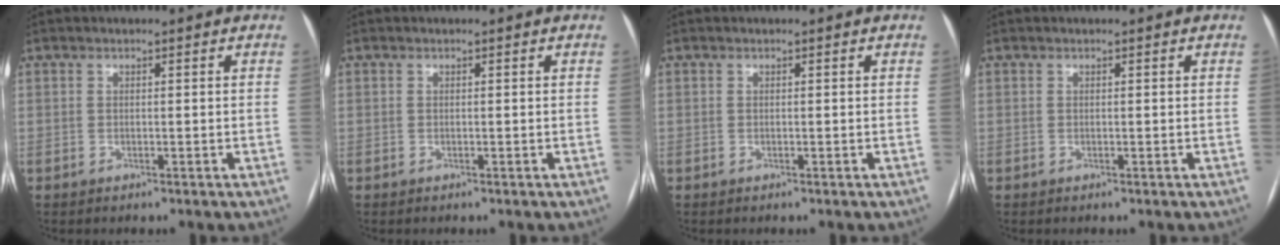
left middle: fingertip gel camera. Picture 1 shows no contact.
{"total": 0.0}
{"total": 0.0}
{"total": 0.0}